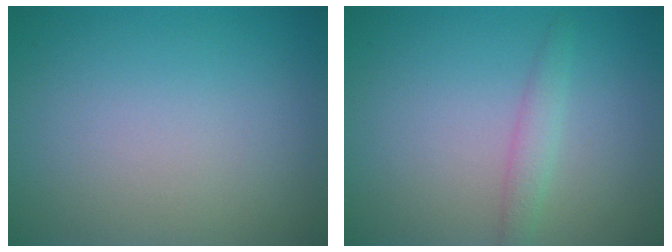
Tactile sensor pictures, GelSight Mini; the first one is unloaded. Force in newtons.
{"total": 1.5, "press": 1.5, "slide": 0.1}